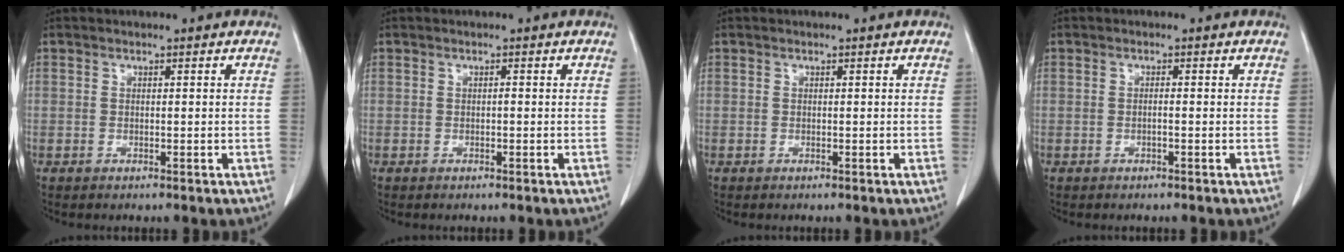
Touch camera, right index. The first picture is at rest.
{"total": 0.0}
{"total": 0.0}
{"total": 0.7, "force": [-0.2, 0.0, 0.6], "torque": [-0.010, 0.001, -0.004]}